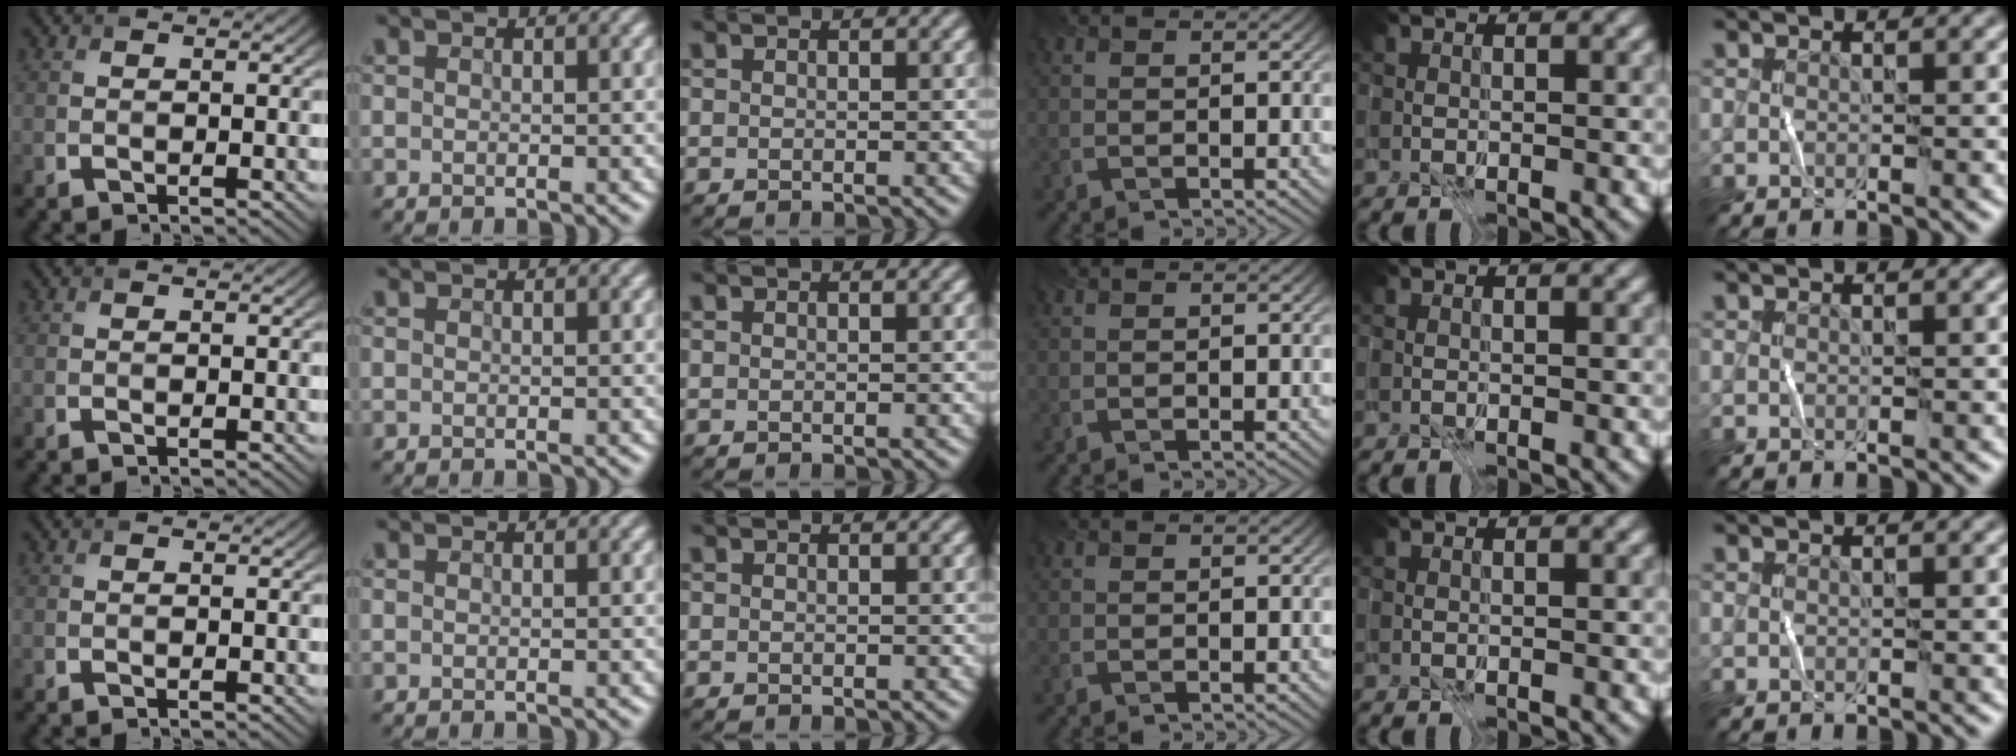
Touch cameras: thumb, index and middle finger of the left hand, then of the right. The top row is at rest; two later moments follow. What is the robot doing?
{"motion": "fold", "object": "file"}